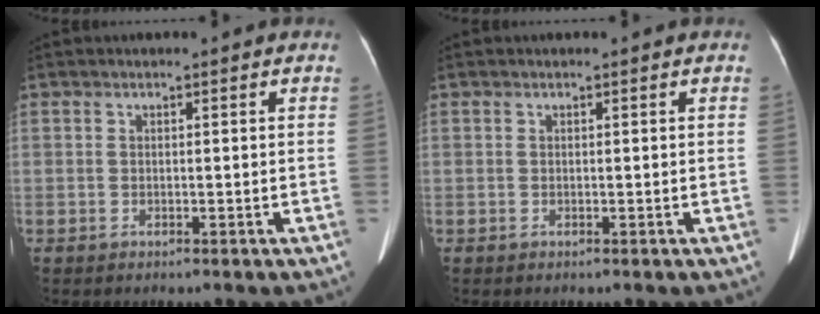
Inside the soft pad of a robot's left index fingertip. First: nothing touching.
{"total": 0.0}